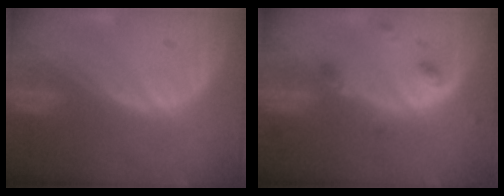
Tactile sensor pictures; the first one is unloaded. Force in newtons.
{"total": 3.4, "press": 3.4, "slide": 0.7}